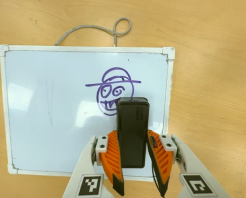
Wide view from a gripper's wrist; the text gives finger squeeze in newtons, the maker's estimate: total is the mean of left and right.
{"total": 4.6, "left": 3.0, "right": 6.2}